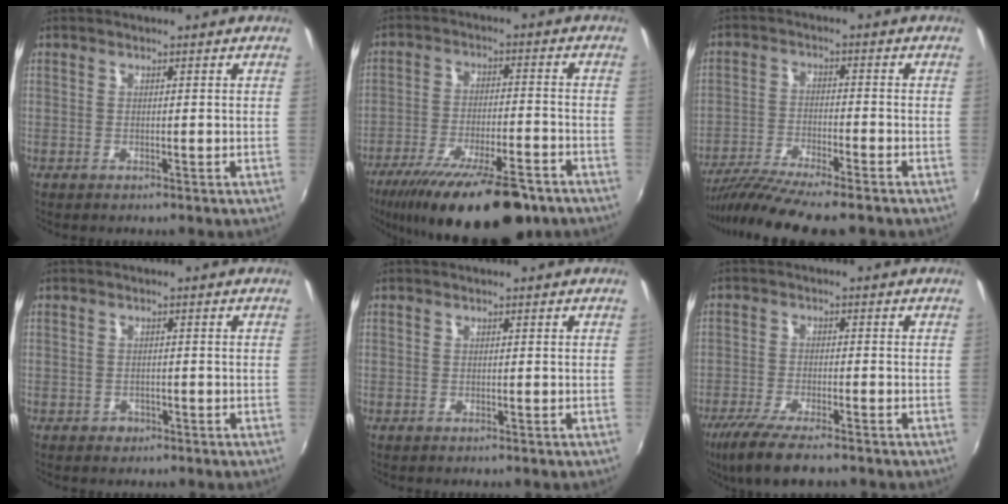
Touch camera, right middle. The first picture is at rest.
{"total": 19.9, "force": [-14.6, 5.2, 12.5], "torque": [-0.227, -0.045, -0.223]}
{"total": 11.3, "force": [-9.6, 0.6, 6.0], "torque": [-0.131, -0.033, -0.170]}
{"total": 1.7, "force": [-0.9, 1.4, 0.3], "torque": [-0.008, -0.001, -0.012]}
{"total": 0.0}
{"total": 9.4, "force": [-7.1, 1.7, 6.0], "torque": [-0.142, -0.035, -0.129]}